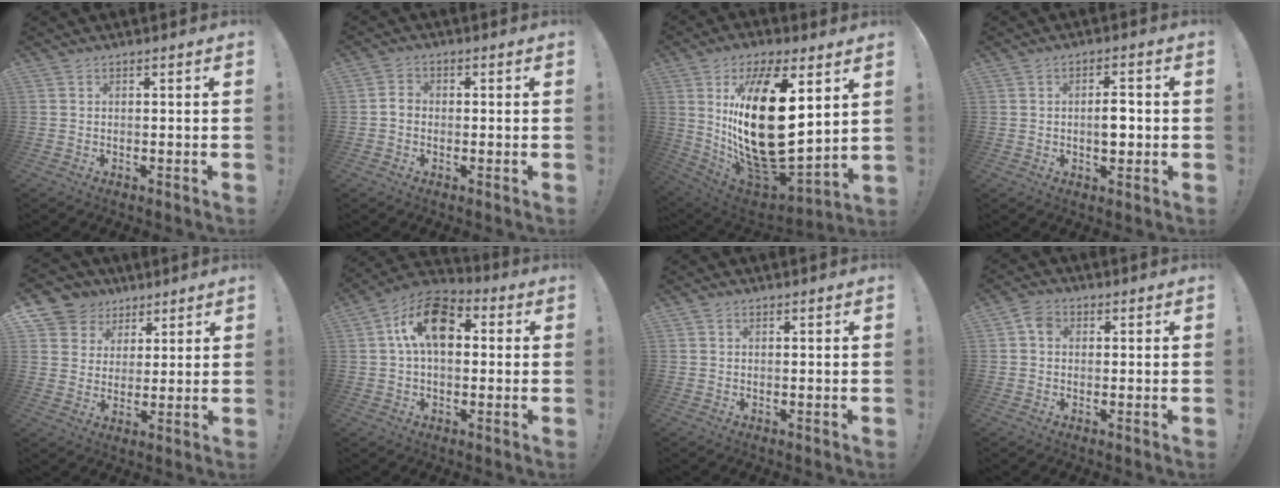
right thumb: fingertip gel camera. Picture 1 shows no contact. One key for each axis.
{"total": 2.7, "fx": -0.7, "fy": 2.3, "fz": 1.3, "tx": -0.014, "ty": 0.010, "tz": -0.013}
{"total": 28.4, "fx": 6.4, "fy": 13.2, "fz": 24.2, "tx": -0.460, "ty": -0.058, "tz": 0.121}
{"total": 5.0, "fx": -0.4, "fy": 3.3, "fz": 3.7, "tx": -0.045, "ty": 0.006, "tz": -0.011}
{"total": 8.6, "fx": 4.3, "fy": 7.4, "fz": 1.4, "tx": -0.029, "ty": -0.027, "tz": 0.090}
{"total": 16.0, "fx": 4.2, "fy": 9.6, "fz": 12.0, "tx": -0.209, "ty": 0.006, "tz": 0.074}
{"total": 0.0}
{"total": 4.0, "fx": 0.5, "fy": 3.1, "fz": 2.4, "tx": -0.039, "ty": 0.008, "tz": 0.010}